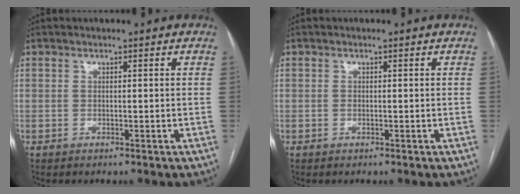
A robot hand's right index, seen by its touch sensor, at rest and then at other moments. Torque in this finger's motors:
{"motor_torque": [-0.08, -0.03, -0.01, 0.00]}